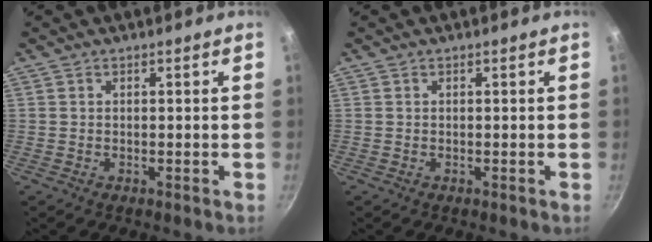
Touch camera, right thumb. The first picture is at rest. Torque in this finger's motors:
{"motor_torque": [-0.13, 0.13, 0.00, 0.00, 0.00]}